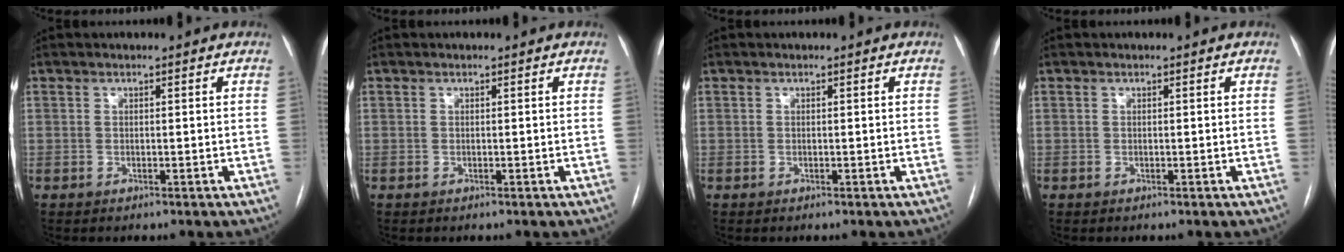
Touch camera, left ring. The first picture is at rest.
{"total": 0.0}
{"total": 0.0}
{"total": 0.0}